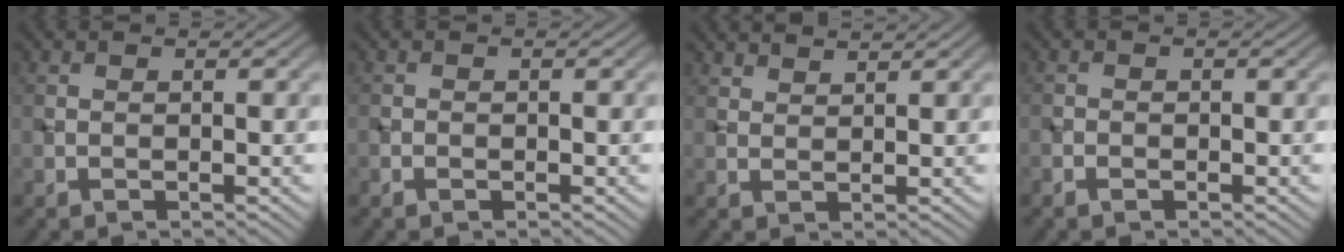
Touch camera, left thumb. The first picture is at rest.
{"total": 0.8, "force": [-0.5, 0.5, 0.3], "torque": [-0.005, -0.002, -0.009]}
{"total": 2.4, "force": [2.2, 0.6, 0.7], "torque": [-0.016, -0.007, 0.048]}
{"total": 1.1, "force": [-0.8, 0.6, 0.4], "torque": [-0.008, -0.002, -0.015]}